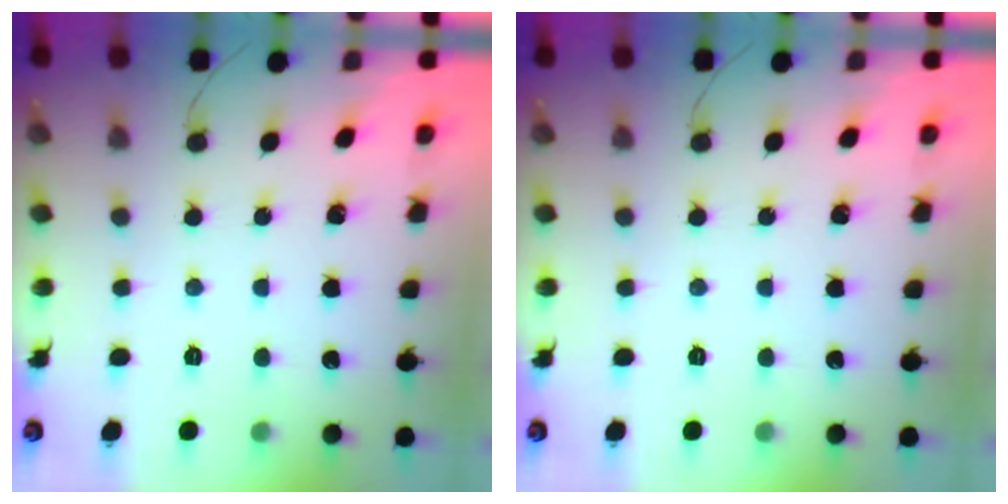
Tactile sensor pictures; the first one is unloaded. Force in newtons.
{"total": 0.0}